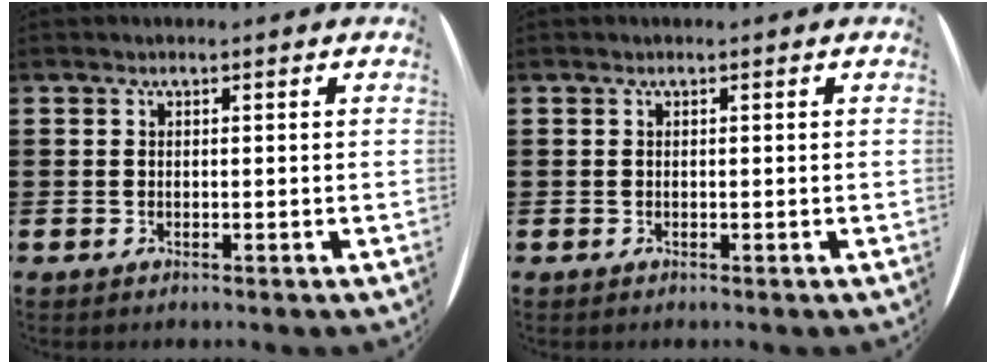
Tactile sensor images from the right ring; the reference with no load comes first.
{"total": 0.0}